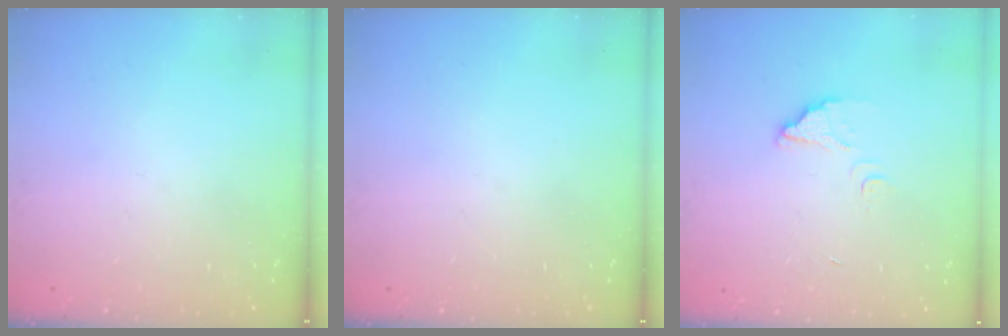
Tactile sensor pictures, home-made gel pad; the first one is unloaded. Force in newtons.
{"total": 0.0}
{"total": 2.9, "press": 2.9, "slide": 0.2}